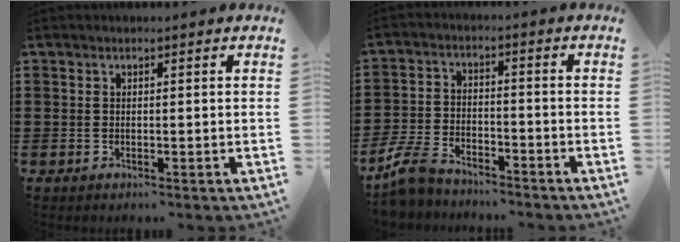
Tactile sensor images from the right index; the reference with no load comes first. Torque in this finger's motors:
{"motor_torque": [0.09, 0.09, 0.15, 0.08]}